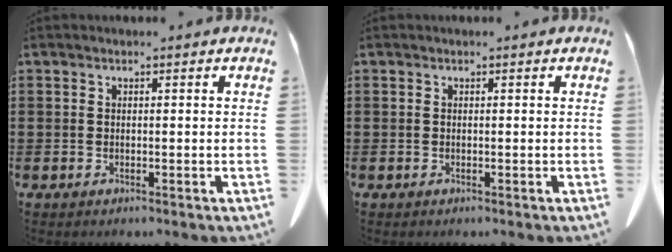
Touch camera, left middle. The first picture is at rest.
{"total": 0.0}